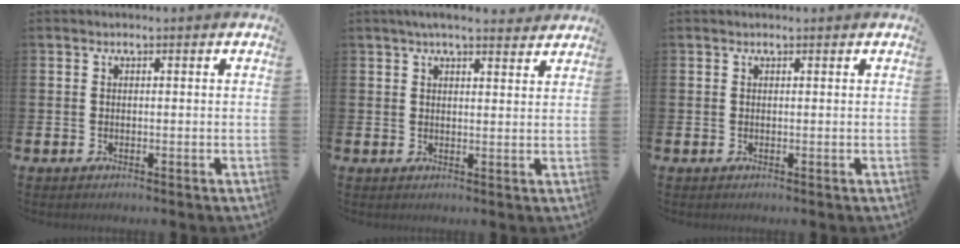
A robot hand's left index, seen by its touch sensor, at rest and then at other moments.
{"total": 3.5, "force": [3.1, 0.6, 1.4], "torque": [-0.027, -0.012, 0.055]}
{"total": 0.0}